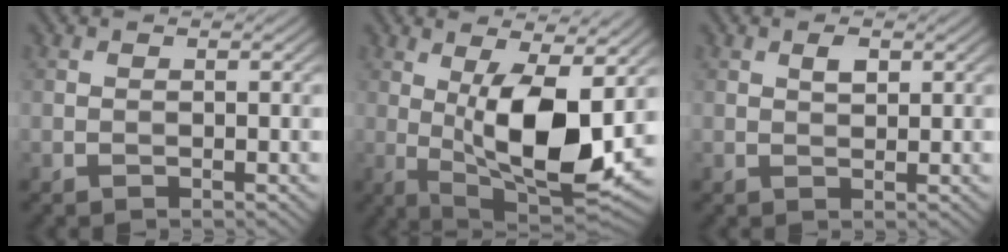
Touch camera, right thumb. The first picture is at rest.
{"total": 13.3, "force": [1.0, 4.9, 12.3], "torque": [-0.208, -0.013, 0.021]}
{"total": 1.5, "force": [0.7, 0.8, 1.1], "torque": [-0.021, -0.001, 0.013]}